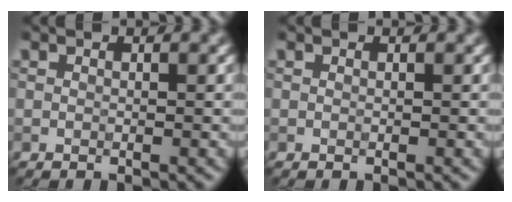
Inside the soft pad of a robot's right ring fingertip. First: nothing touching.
{"total": 0.0}